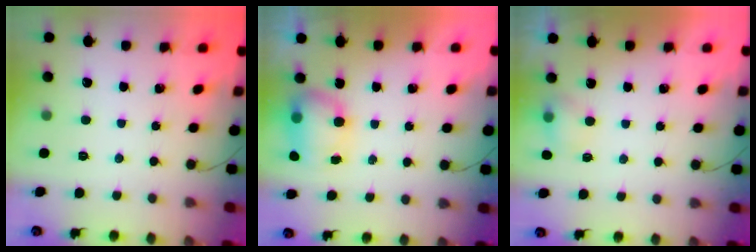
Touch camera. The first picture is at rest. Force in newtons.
{"total": 7.3, "press": 7.2, "slide": 1.0}
{"total": 5.1, "press": 4.9, "slide": 1.4}